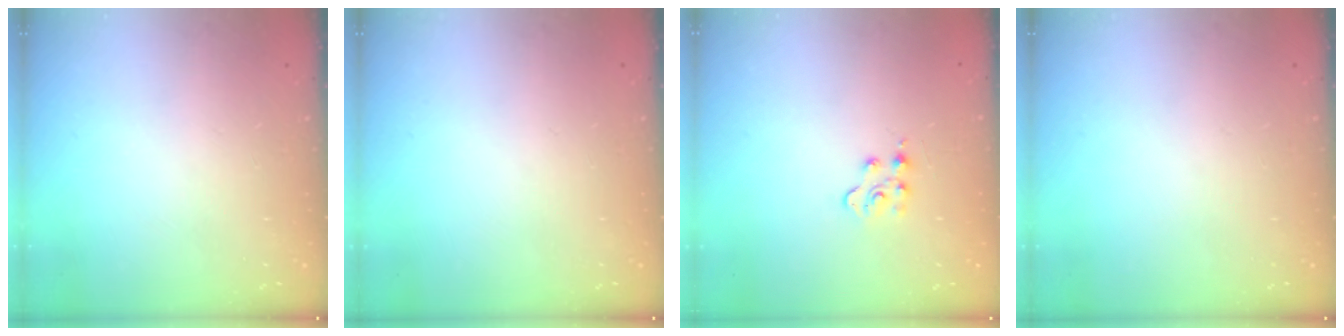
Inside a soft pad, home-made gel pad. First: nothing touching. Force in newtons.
{"total": 0.0}
{"total": 3.8, "press": 3.7, "slide": 0.5}
{"total": 0.0}